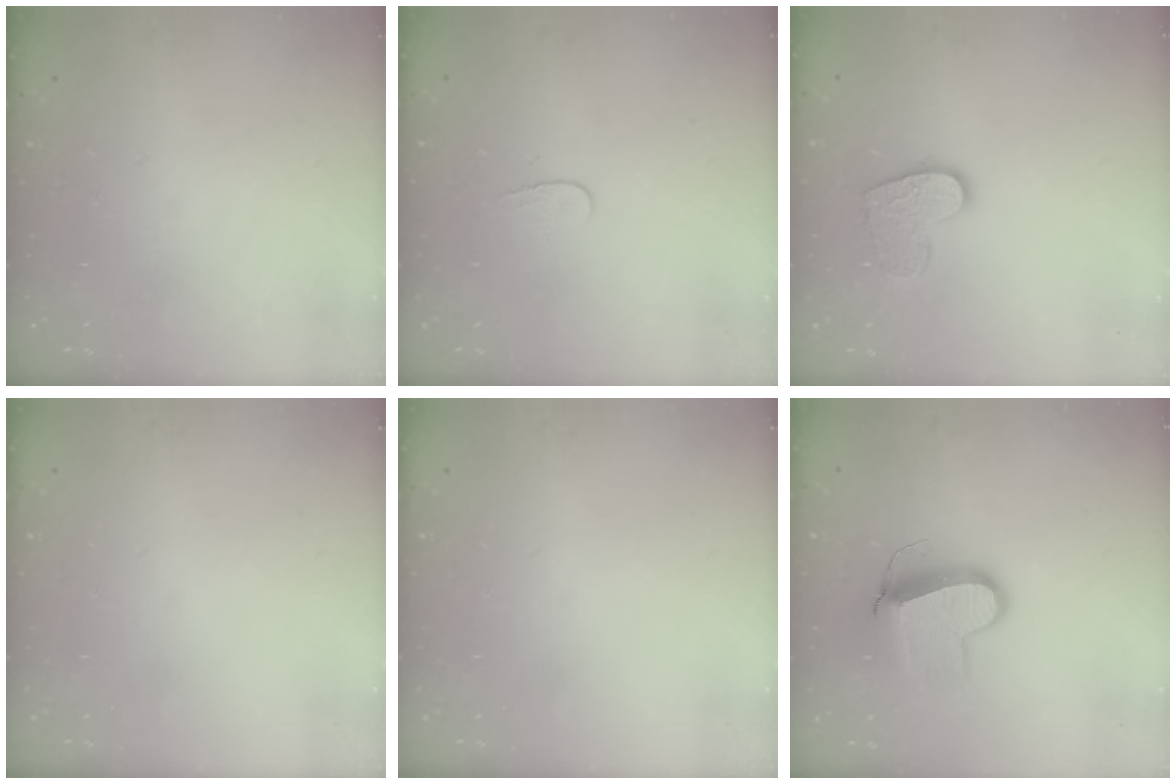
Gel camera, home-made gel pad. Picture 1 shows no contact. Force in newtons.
{"total": 3.5, "press": 3.4, "slide": 0.4}
{"total": 11.3, "press": 11.2, "slide": 0.7}
{"total": 0.0}
{"total": 0.0}
{"total": 11.5, "press": 11.4, "slide": 1.3}